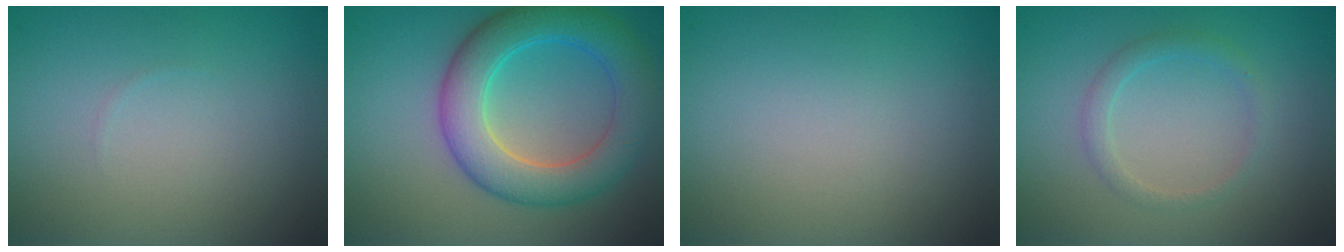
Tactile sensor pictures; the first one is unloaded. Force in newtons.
{"total": 6.9, "press": 6.9, "slide": 0.3}
{"total": 0.0}
{"total": 1.5, "press": 1.5, "slide": 0.1}